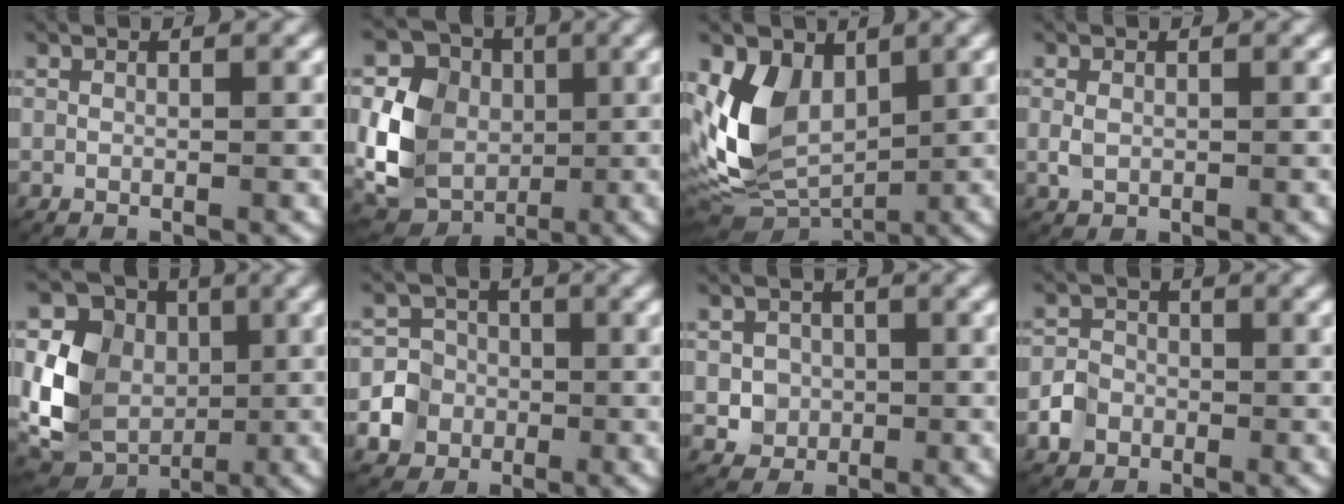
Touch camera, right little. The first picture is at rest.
{"total": 7.4, "force": [-0.4, 6.1, 4.2], "torque": [-0.084, -0.016, -0.007]}
{"total": 7.9, "force": [1.0, 5.7, 5.5], "torque": [-0.117, -0.017, 0.020]}
{"total": 1.2, "force": [0.0, 0.9, 0.8], "torque": [-0.023, -0.001, 0.002]}
{"total": 8.2, "force": [-0.5, 6.7, 4.6], "torque": [-0.089, -0.020, -0.007]}
{"total": 5.3, "force": [-1.6, 5.0, 1.2], "torque": [-0.021, -0.005, -0.035]}
{"total": 2.8, "force": [-0.5, 2.6, 0.6], "torque": [-0.005, 0.001, -0.008]}
{"total": 2.7, "force": [-0.8, 2.4, 0.9], "torque": [-0.018, 0.000, -0.020]}